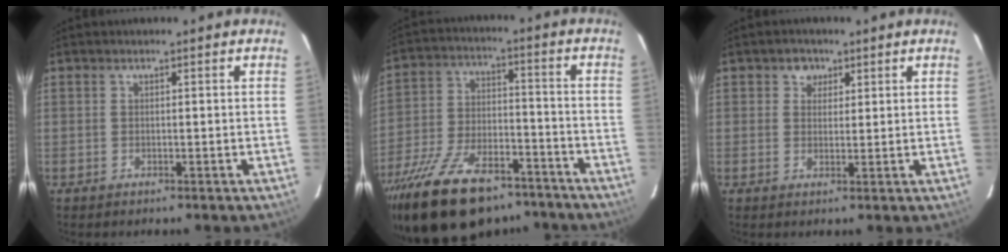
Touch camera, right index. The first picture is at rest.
{"total": 22.7, "force": [-17.0, 9.8, 11.6], "torque": [-0.234, -0.013, -0.262]}
{"total": 2.9, "force": [1.3, 2.5, 0.5], "torque": [0.002, 0.008, 0.020]}